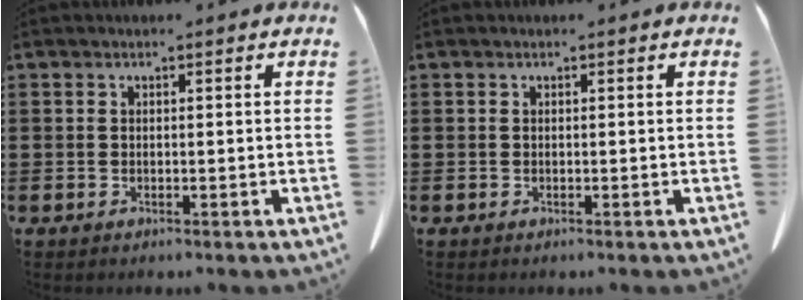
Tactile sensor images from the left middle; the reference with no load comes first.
{"total": 0.0}